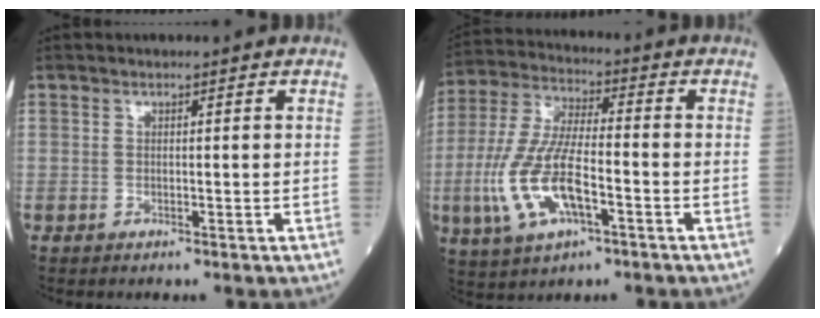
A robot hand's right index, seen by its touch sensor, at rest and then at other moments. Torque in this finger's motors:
{"motor_torque": [1.11, -0.41, 1.01, 0.13]}